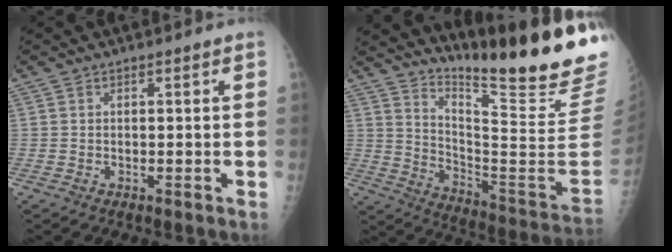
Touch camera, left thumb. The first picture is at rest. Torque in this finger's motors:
{"motor_torque": [1.11, -0.65, 1.38, -1.38, 0.07]}